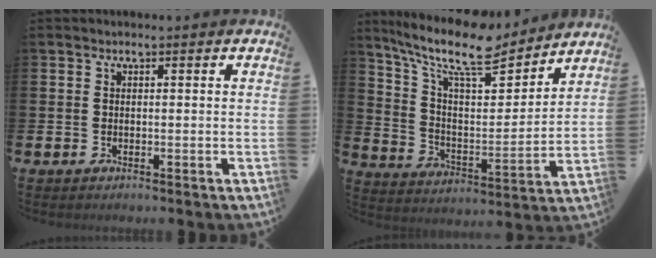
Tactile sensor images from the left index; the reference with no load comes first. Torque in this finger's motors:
{"motor_torque": [1.05, -1.09, 1.06, 0.21]}